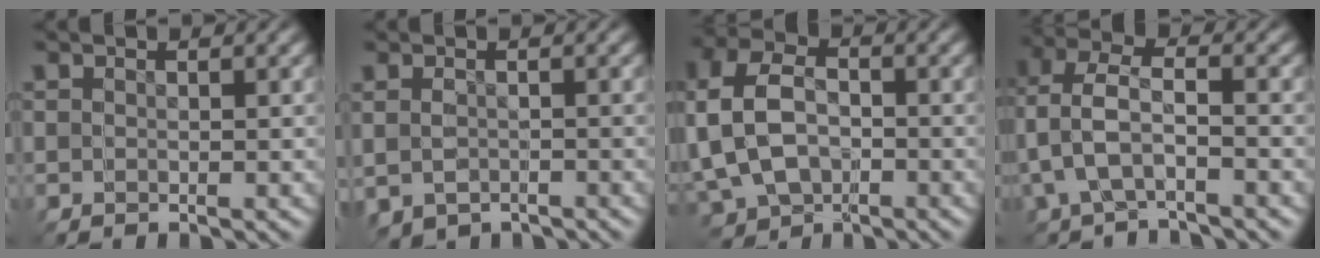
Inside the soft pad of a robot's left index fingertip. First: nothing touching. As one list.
[{"total": 0.8, "force": [-0.7, -0.3, -0.2], "torque": [-0.003, -0.007, -0.006]}, {"total": 6.1, "force": [0.0, 6.1, 0.5], "torque": [-0.040, -0.009, -0.008]}, {"total": 3.1, "force": [-0.8, 2.9, 0.5], "torque": [-0.044, -0.007, -0.017]}]